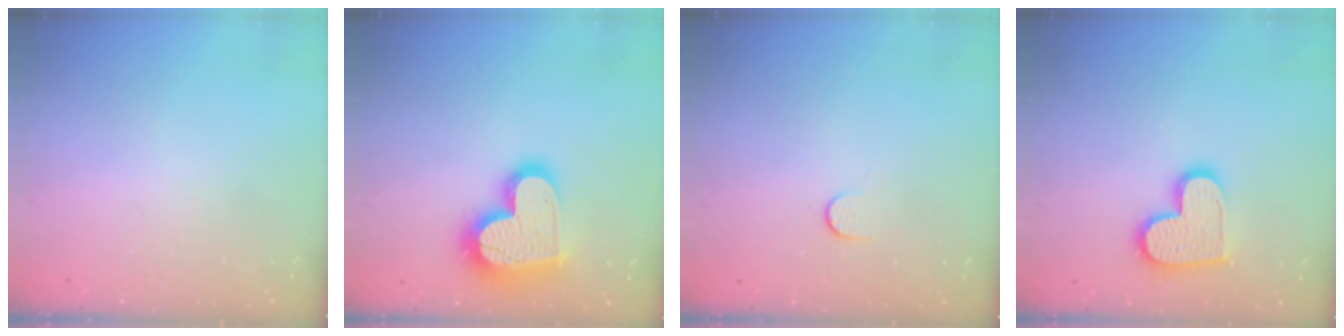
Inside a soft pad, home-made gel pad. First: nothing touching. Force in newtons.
{"total": 20.1, "press": 20.1, "slide": 1.7}
{"total": 5.7, "press": 5.6, "slide": 0.6}
{"total": 14.0, "press": 13.9, "slide": 0.8}